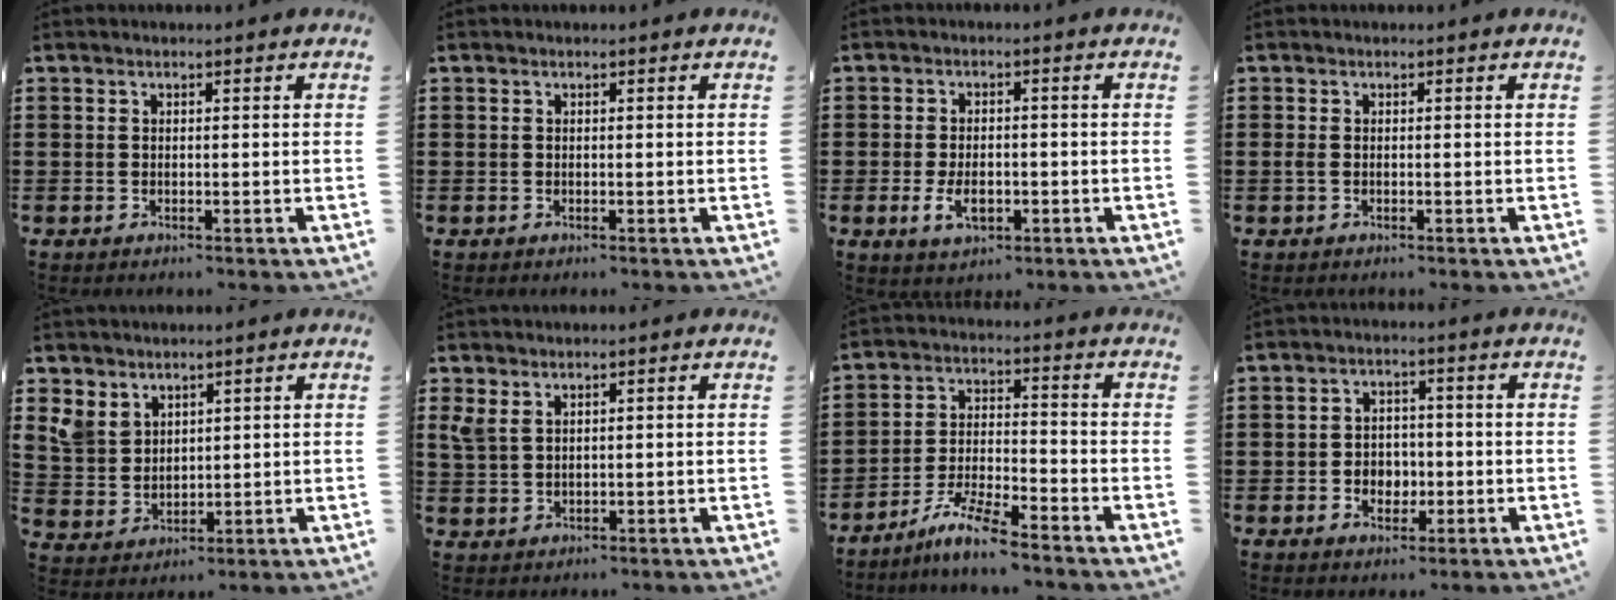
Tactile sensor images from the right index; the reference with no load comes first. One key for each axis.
{"total": 0.0}
{"total": 4.2, "fx": -1.1, "fy": 2.4, "fz": 3.3, "tx": -0.071, "ty": -0.001, "tz": -0.023}
{"total": 0.8, "fx": -0.2, "fy": 0.2, "fz": 0.7, "tx": -0.022, "ty": -0.004, "tz": -0.006}
{"total": 5.0, "fx": 3.4, "fy": 3.6, "fz": 0.7, "tx": -0.037, "ty": 0.006, "tz": 0.067}
{"total": 2.6, "fx": 1.7, "fy": 1.3, "fz": 1.5, "tx": -0.043, "ty": 0.002, "tz": 0.030}
{"total": 6.8, "fx": -6.0, "fy": 0.1, "fz": 3.2, "tx": -0.073, "ty": -0.007, "tz": -0.116}
{"total": 3.5, "fx": -1.1, "fy": 2.9, "fz": 1.7, "tx": -0.031, "ty": 0.001, "tz": -0.027}